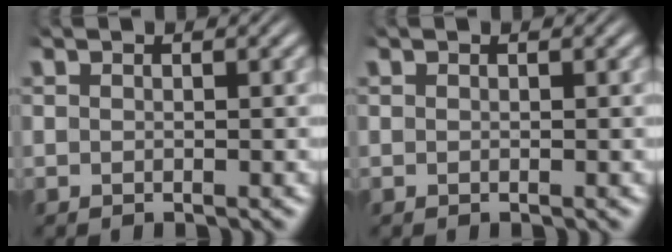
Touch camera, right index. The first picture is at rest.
{"total": 0.0}